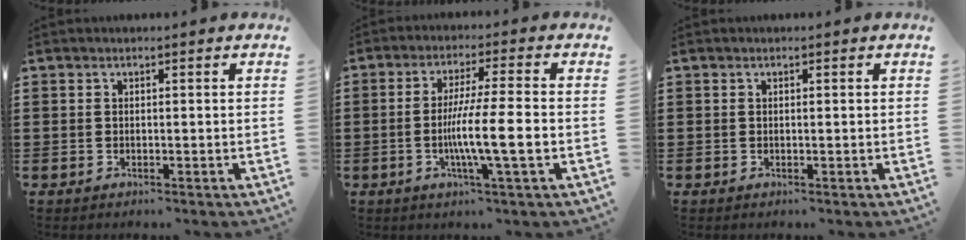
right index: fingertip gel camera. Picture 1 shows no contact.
{"total": 9.1, "force": [-2.0, 0.4, 8.9], "torque": [-0.163, -0.011, -0.038]}
{"total": 0.0}